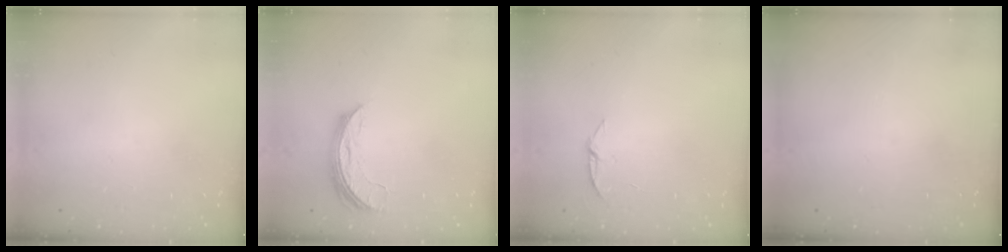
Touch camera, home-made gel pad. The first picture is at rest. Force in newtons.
{"total": 8.2, "press": 8.2, "slide": 0.1}
{"total": 4.3, "press": 4.3, "slide": 0.4}
{"total": 0.0}